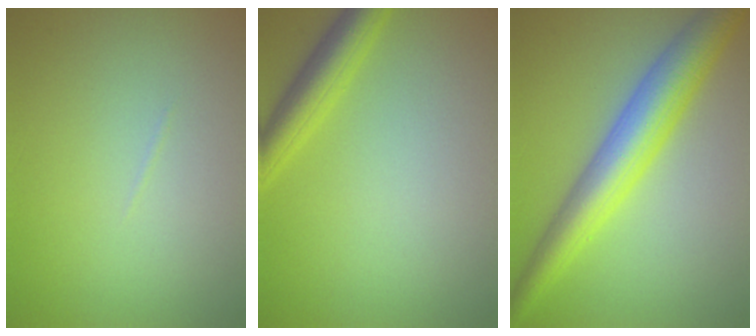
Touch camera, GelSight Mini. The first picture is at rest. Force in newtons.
{"total": 3.5, "press": 3.5, "slide": 0.2}
{"total": 6.7, "press": 6.7, "slide": 0.1}